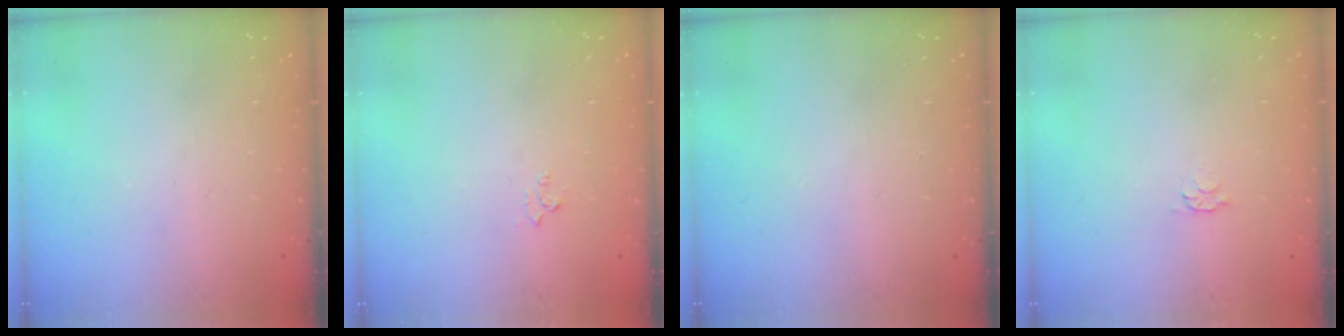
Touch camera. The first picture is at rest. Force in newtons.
{"total": 2.9, "press": 2.8, "slide": 0.4}
{"total": 0.0}
{"total": 2.8, "press": 2.7, "slide": 0.5}